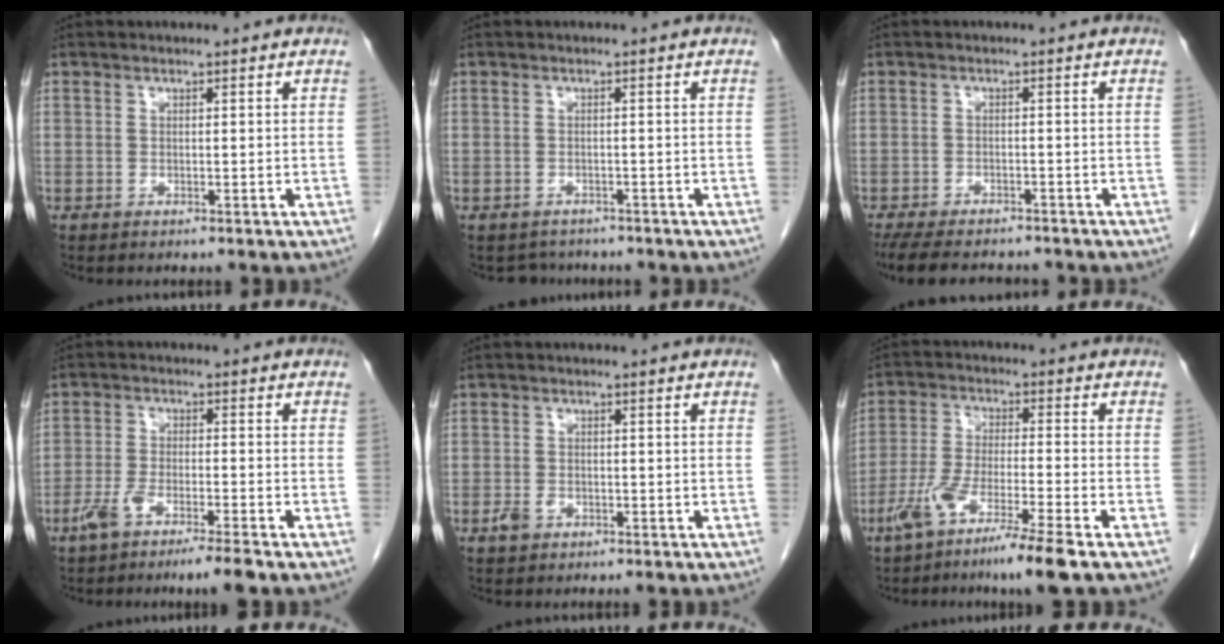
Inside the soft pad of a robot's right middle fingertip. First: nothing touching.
{"total": 2.8, "force": [-2.4, 1.3, -0.4], "torque": [0.001, 0.003, -0.036]}
{"total": 10.6, "force": [-9.1, 3.2, 4.3], "torque": [-0.086, -0.012, -0.130]}
{"total": 6.6, "force": [-4.4, 0.3, 4.8], "torque": [-0.092, -0.007, -0.079]}
{"total": 2.0, "force": [-0.9, 1.3, 1.2], "torque": [-0.021, 0.003, -0.012]}
{"total": 9.9, "force": [-6.5, -0.5, 7.5], "torque": [-0.149, -0.026, -0.122]}